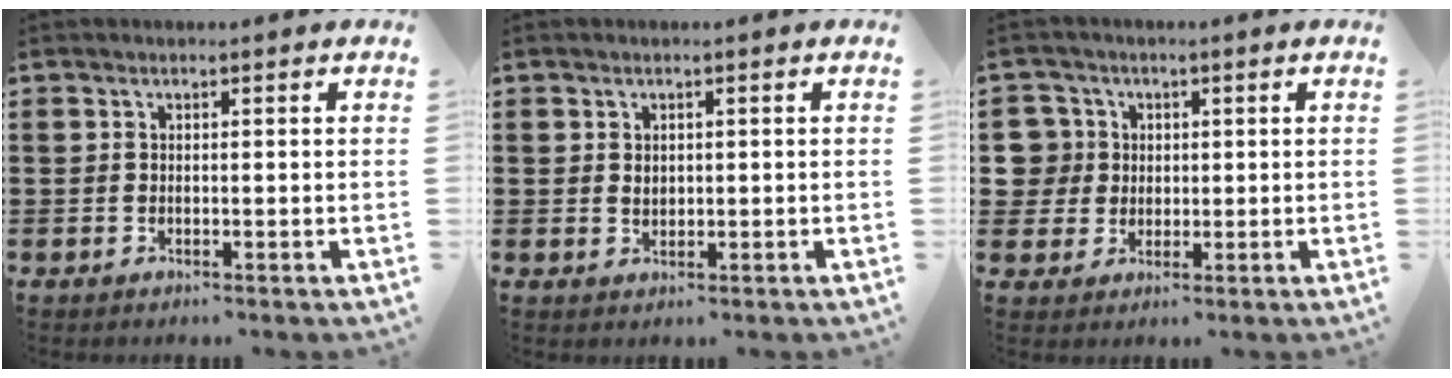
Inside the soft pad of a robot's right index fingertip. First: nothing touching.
{"total": 1.3, "force": [0.2, 0.9, 0.8], "torque": [-0.018, 0.005, 0.004]}
{"total": 5.0, "force": [0.7, 4.9, 0.7], "torque": [-0.045, 0.015, 0.008]}